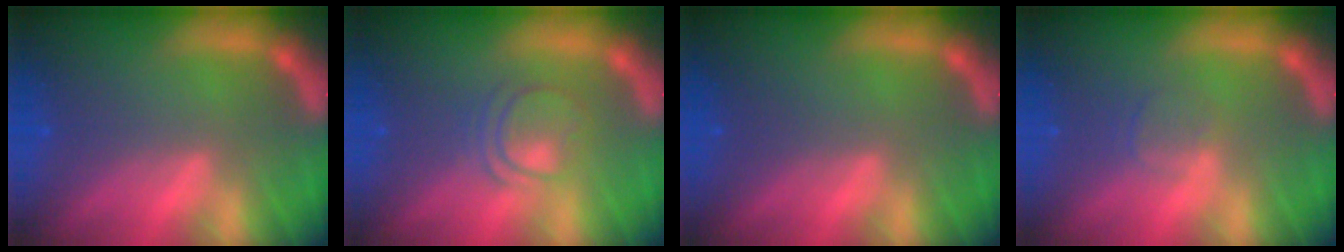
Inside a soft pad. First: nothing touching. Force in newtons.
{"total": 3.5}
{"total": 0.0}
{"total": 1.4}